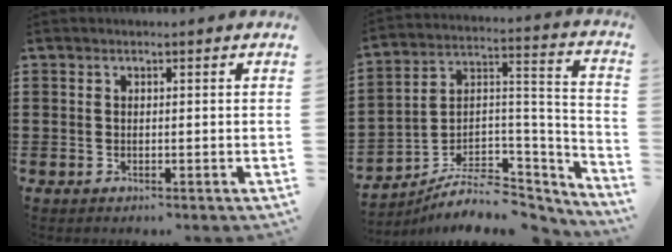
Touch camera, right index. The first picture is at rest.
{"total": 7.7, "force": [-5.8, 3.9, 3.3], "torque": [-0.054, 0.010, -0.105]}